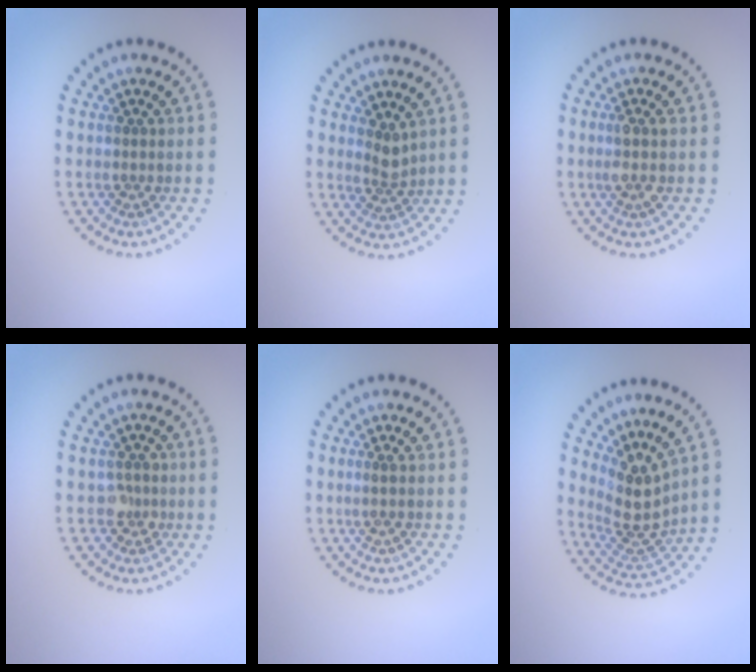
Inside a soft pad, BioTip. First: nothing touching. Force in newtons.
{"total": 1.9, "press": 1.4, "slide": 1.3}
{"total": 1.7, "press": 1.5, "slide": 0.8}
{"total": 1.6, "press": 1.4, "slide": 0.9}
{"total": 0.5, "press": 0.2, "slide": 0.5}
{"total": 3.8, "press": 2.8, "slide": 2.5}